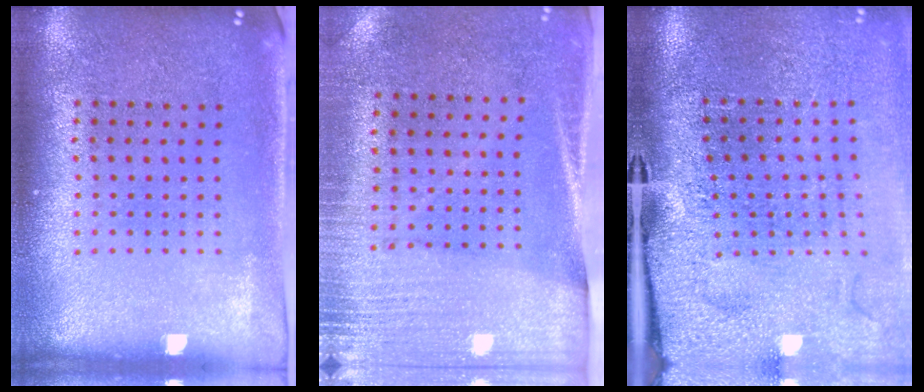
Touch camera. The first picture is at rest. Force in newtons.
{"total": 2.8, "press": 2.5, "slide": 1.3}
{"total": 4.4, "press": 3.4, "slide": 2.7}